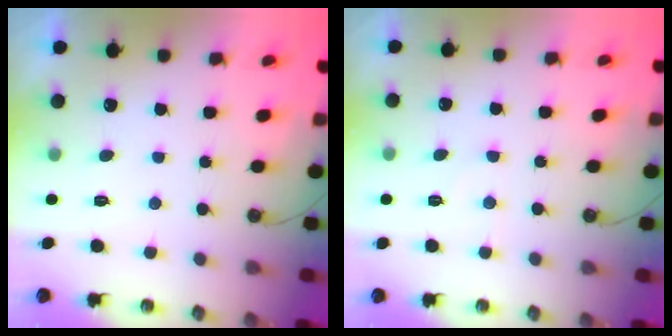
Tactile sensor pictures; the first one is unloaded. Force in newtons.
{"total": 6.1, "press": 6.0, "slide": 0.9}